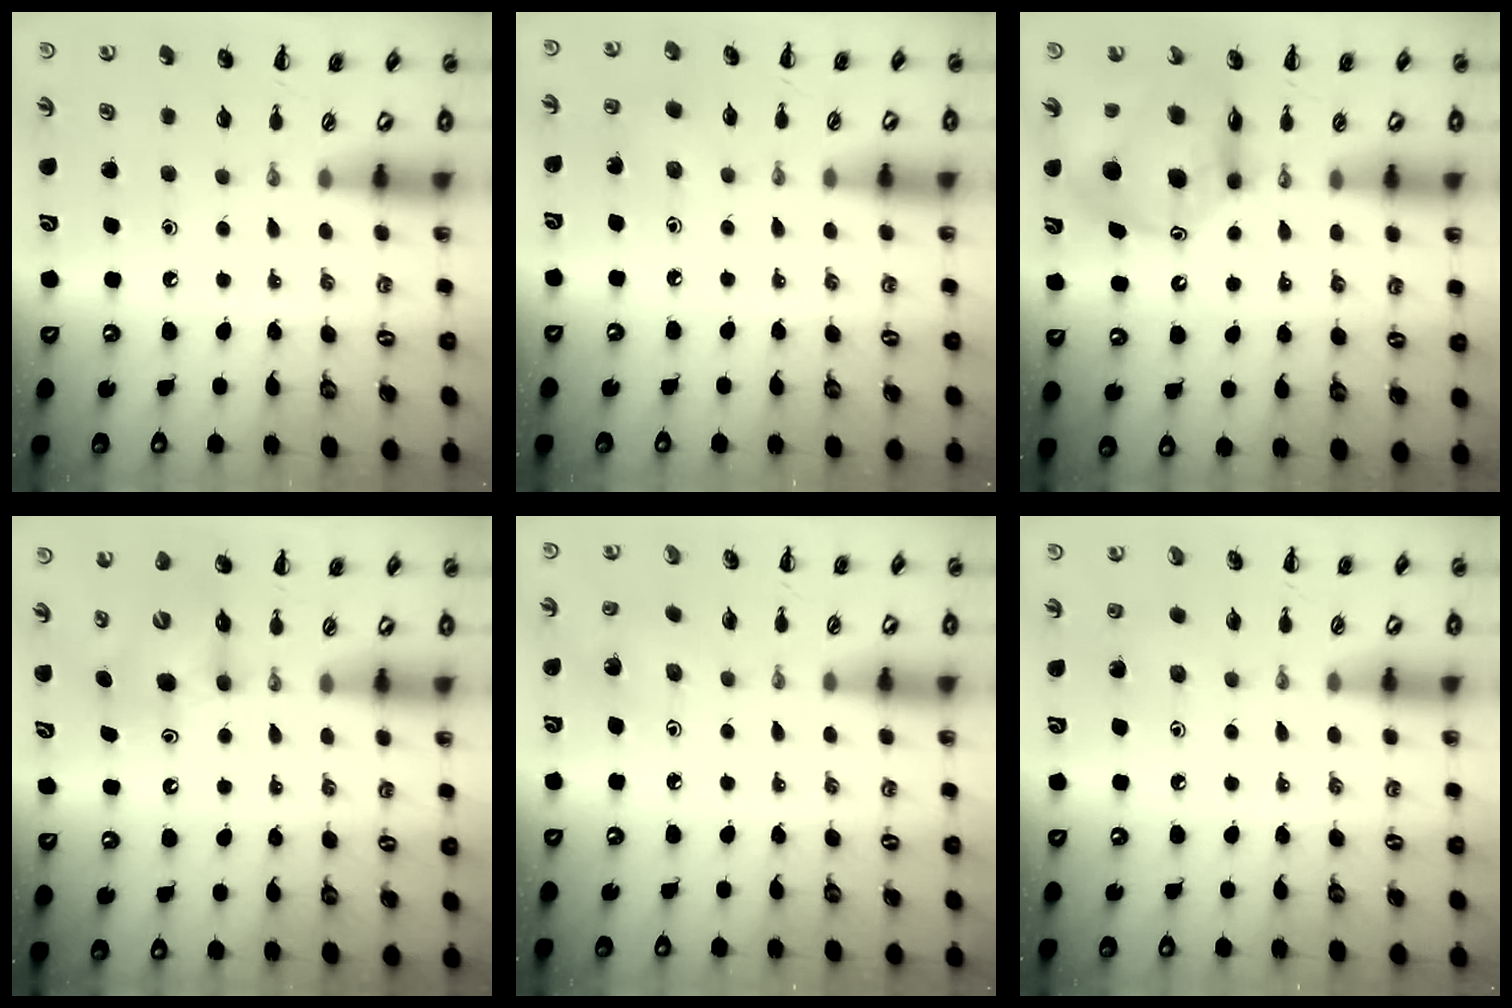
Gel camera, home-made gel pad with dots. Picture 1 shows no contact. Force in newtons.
{"total": 2.6, "press": 2.5, "slide": 0.9}
{"total": 11.4, "press": 10.8, "slide": 3.5}
{"total": 7.3, "press": 7.2, "slide": 1.2}
{"total": 3.0, "press": 2.8, "slide": 0.9}
{"total": 3.7, "press": 3.5, "slide": 1.3}